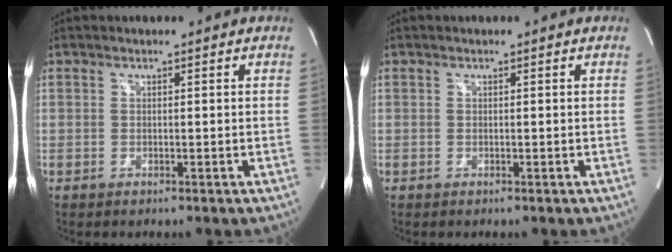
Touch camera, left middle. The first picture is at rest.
{"total": 0.0}